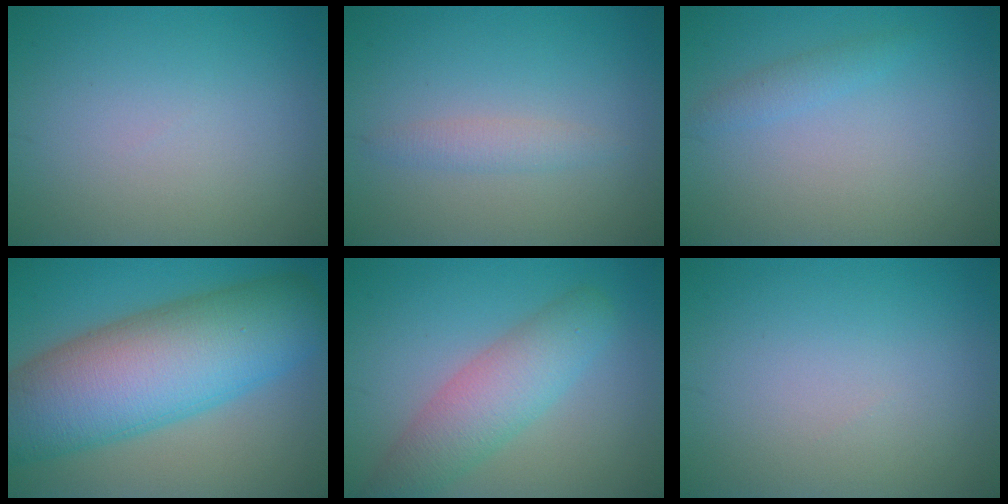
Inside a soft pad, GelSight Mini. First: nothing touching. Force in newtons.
{"total": 1.5, "press": 1.4, "slide": 0.1}
{"total": 1.3, "press": 1.3, "slide": 0.1}
{"total": 13.8, "press": 13.8, "slide": 0.2}
{"total": 5.0, "press": 5.0, "slide": 0.2}
{"total": 0.0}